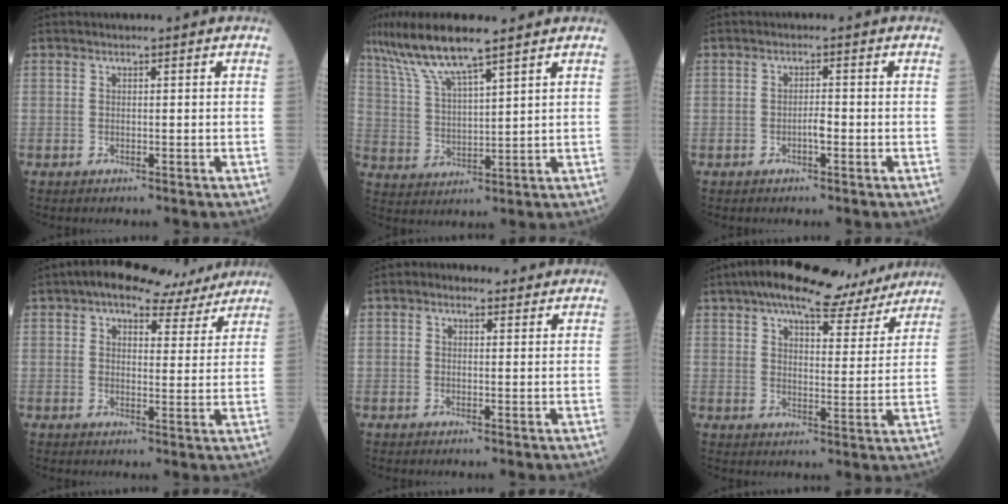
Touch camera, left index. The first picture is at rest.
{"total": 9.8, "force": [7.6, 0.3, 6.2], "torque": [-0.130, 0.009, 0.148]}
{"total": 1.7, "force": [-1.0, 0.3, 1.4], "torque": [-0.023, -0.002, -0.018]}
{"total": 10.0, "force": [7.9, 4.3, 4.2], "torque": [-0.049, 0.022, 0.092]}
{"total": 2.4, "force": [1.4, 1.6, 1.0], "torque": [-0.021, 0.018, 0.019]}
{"total": 17.6, "force": [14.8, 5.1, 8.1], "torque": [-0.110, 0.024, 0.192]}